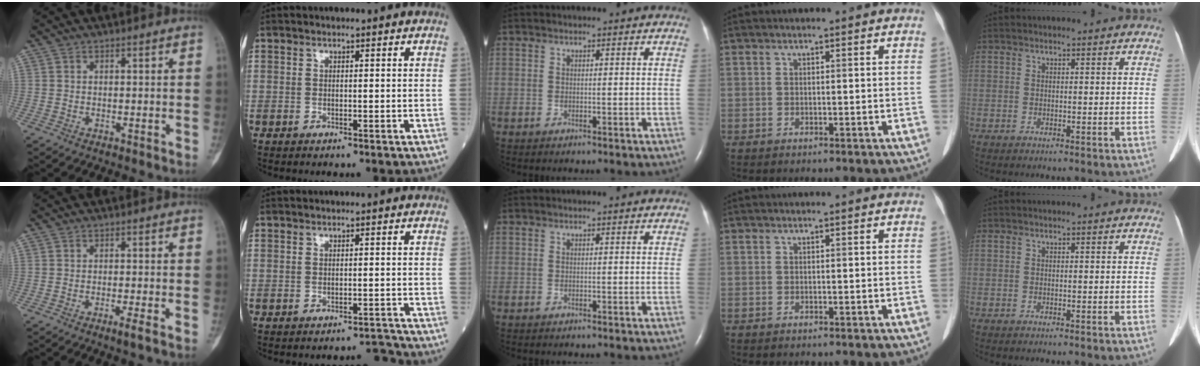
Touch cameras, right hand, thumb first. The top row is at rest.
{"thumb": {"total": 1.5, "force": [-0.8, -0.2, 1.3], "torque": [-0.030, -0.005, -0.018]}, "index": {"total": 1.6, "force": [-1.5, -0.1, -0.4], "torque": [0.013, -0.006, -0.016]}}